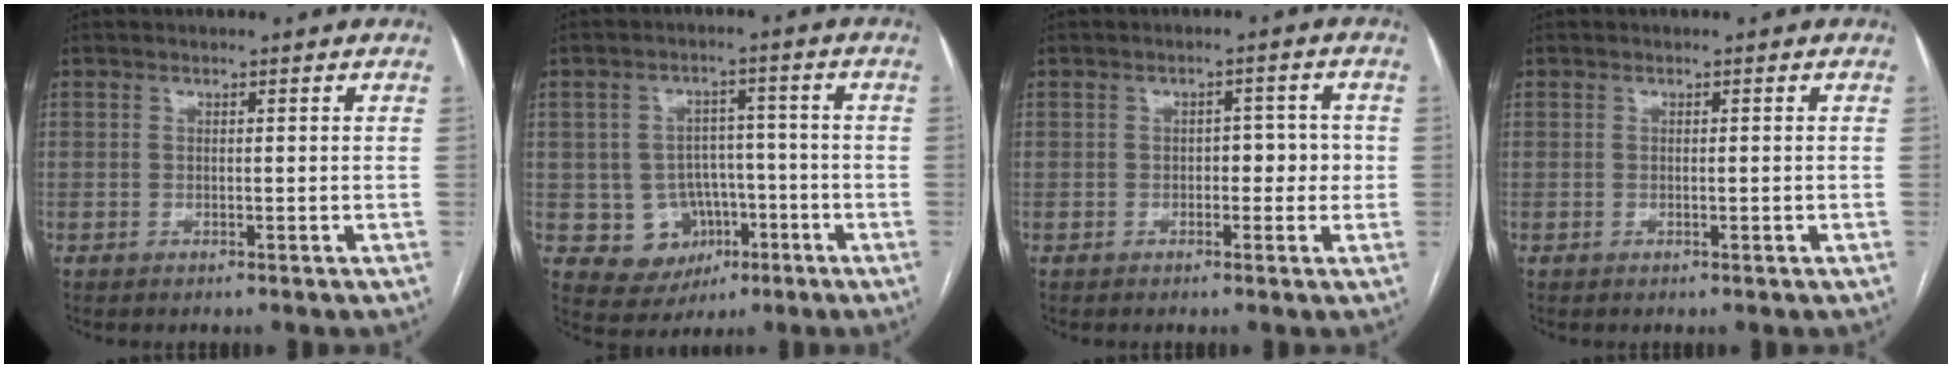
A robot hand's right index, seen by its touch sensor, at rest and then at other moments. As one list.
[{"total": 8.2, "force": [-2.2, 7.6, 2.1], "torque": [-0.024, 0.024, -0.022]}, {"total": 3.7, "force": [-0.4, 2.1, 3.0], "torque": [-0.028, 0.018, -0.007]}, {"total": 0.5, "force": [-0.1, 0.0, 0.5], "torque": [-0.010, -0.001, 0.000]}]